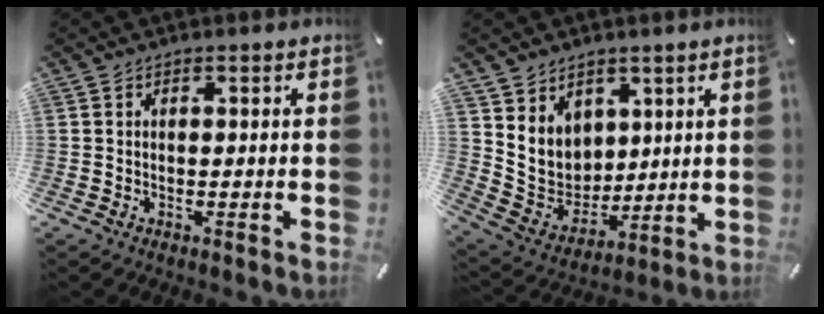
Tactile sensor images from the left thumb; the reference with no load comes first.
{"total": 9.9, "force": [4.5, 8.6, 1.8], "torque": [-0.053, -0.040, 0.096]}